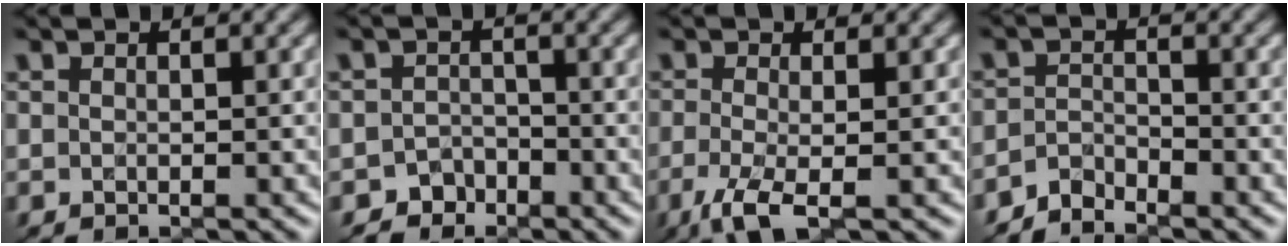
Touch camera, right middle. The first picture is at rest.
{"total": 2.2, "force": [-1.6, 1.4, -0.4], "torque": [0.020, 0.012, -0.030]}
{"total": 3.7, "force": [-1.8, 1.0, 3.1], "torque": [-0.067, -0.007, -0.041]}
{"total": 2.0, "force": [-2.0, 0.5, 0.0], "torque": [-0.002, 0.009, -0.047]}